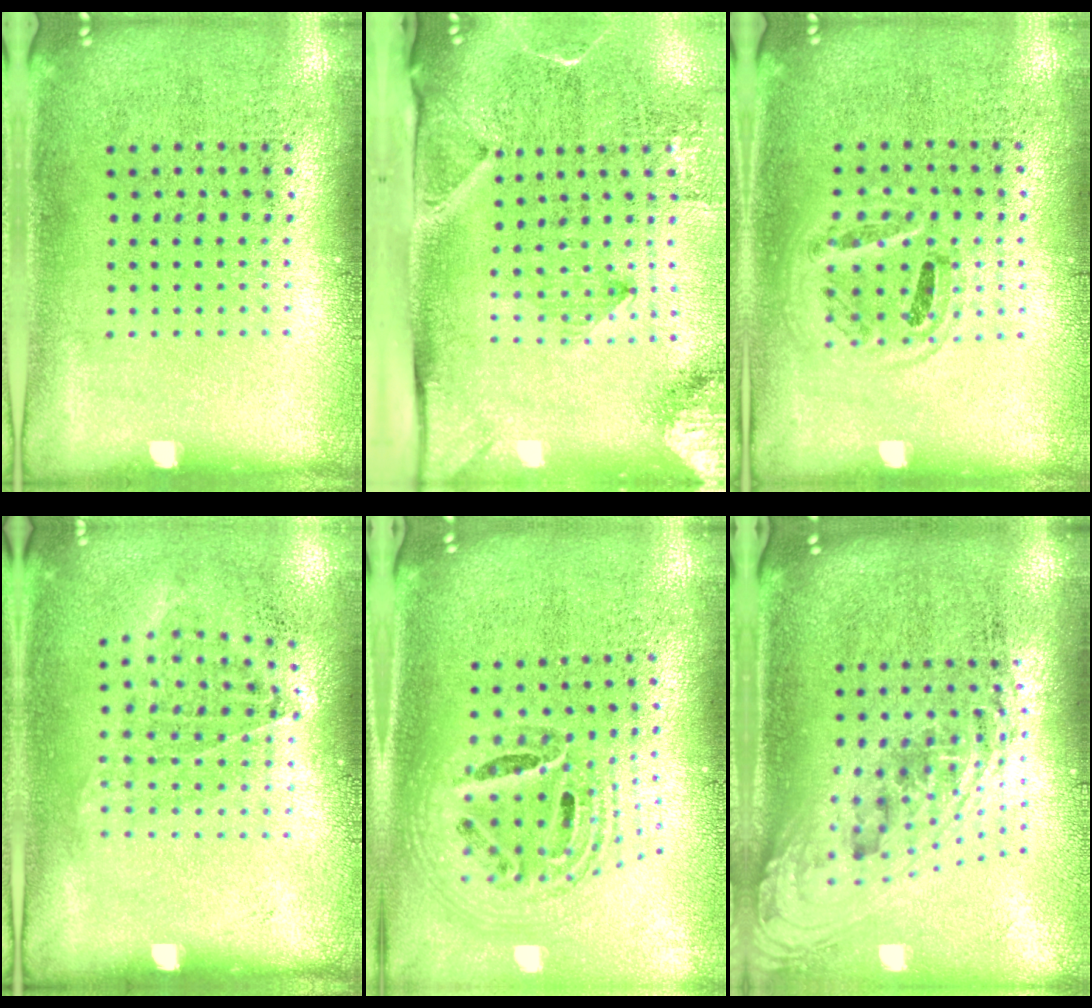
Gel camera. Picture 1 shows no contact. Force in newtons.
{"total": 3.3, "press": 2.3, "slide": 2.4}
{"total": 0.9, "press": 0.9, "slide": 0.3}
{"total": 1.0, "press": 0.8, "slide": 0.6}
{"total": 1.6, "press": 1.4, "slide": 0.8}
{"total": 2.3, "press": 1.7, "slide": 1.6}